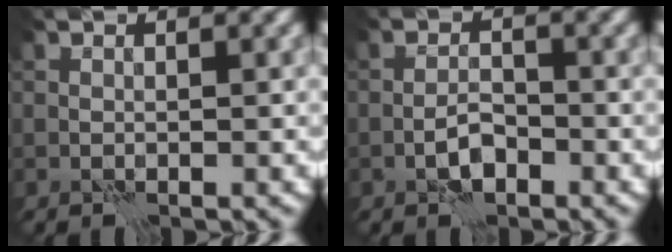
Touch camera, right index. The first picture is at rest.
{"total": 2.1, "force": [-1.3, 1.0, 1.4], "torque": [-0.023, 0.007, -0.026]}